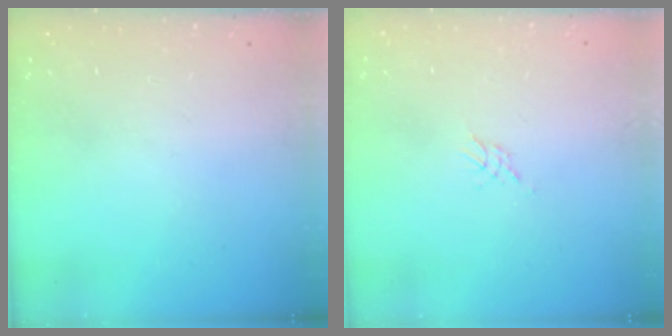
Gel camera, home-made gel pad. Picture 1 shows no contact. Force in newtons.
{"total": 2.1, "press": 2.1, "slide": 0.5}